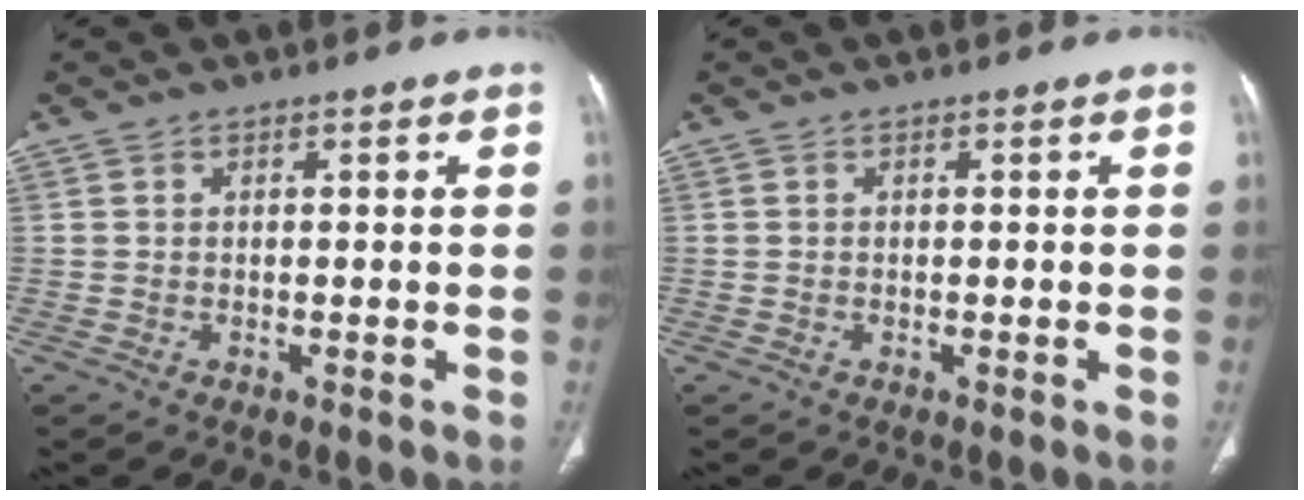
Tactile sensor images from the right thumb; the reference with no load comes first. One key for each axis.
{"total": 0.0}